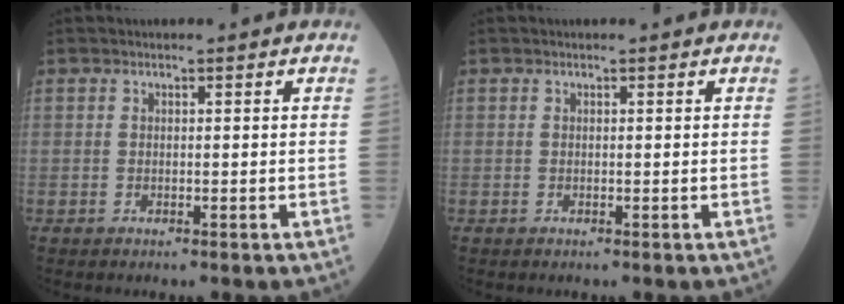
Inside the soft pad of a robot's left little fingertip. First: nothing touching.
{"total": 0.0}